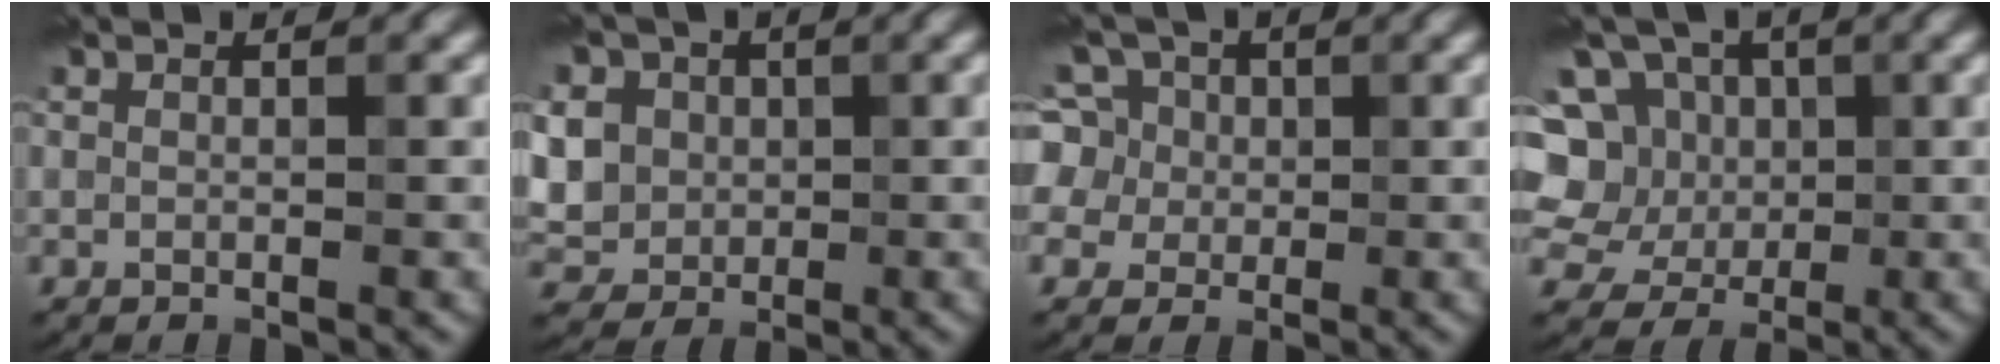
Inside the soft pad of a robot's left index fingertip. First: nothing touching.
{"total": 10.2, "force": [2.7, 8.6, 4.8], "torque": [-0.111, 0.023, 0.032]}
{"total": 7.6, "force": [2.8, 6.6, 2.6], "torque": [-0.061, 0.038, 0.026]}
{"total": 7.5, "force": [2.0, 6.5, 3.1], "torque": [-0.054, 0.030, 0.007]}